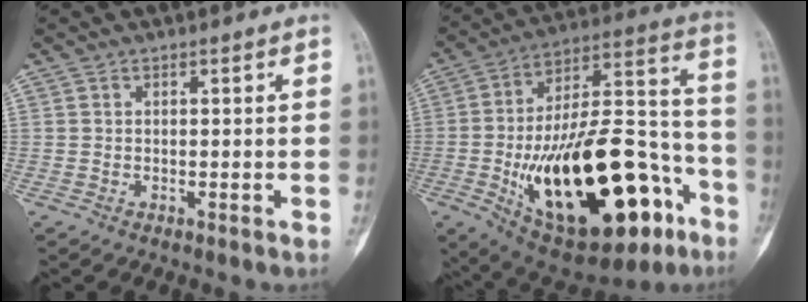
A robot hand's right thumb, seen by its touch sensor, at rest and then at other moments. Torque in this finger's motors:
{"motor_torque": [0.78, 1.04, 2.07, -0.70, 0.22]}